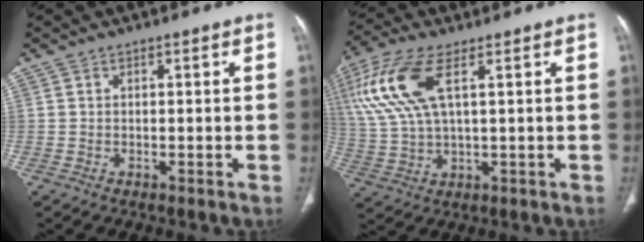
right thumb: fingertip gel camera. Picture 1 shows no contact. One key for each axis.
{"total": 13.8, "fx": 4.9, "fy": 5.4, "fz": 11.7, "tx": -0.283, "ty": 0.004, "tz": 0.102}